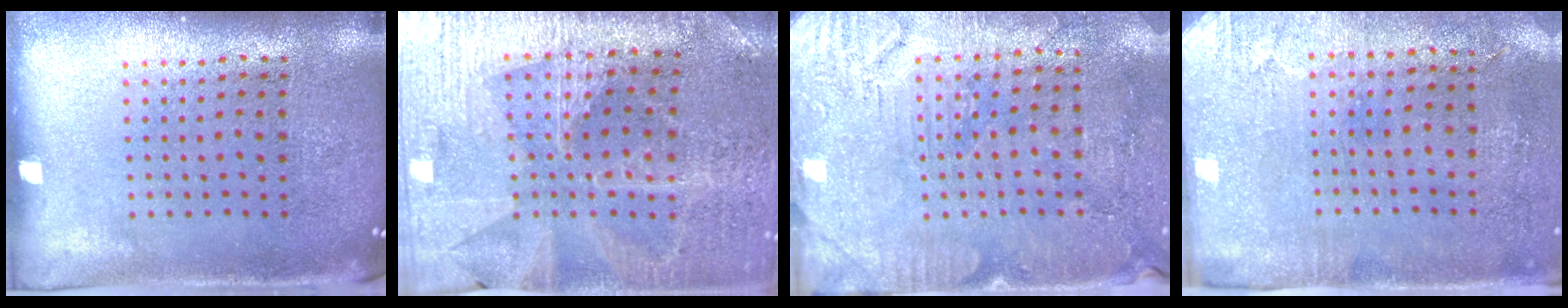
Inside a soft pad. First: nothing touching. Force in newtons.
{"total": 2.3, "press": 2.3, "slide": 0.5}
{"total": 3.0, "press": 2.8, "slide": 0.9}
{"total": 2.8, "press": 2.3, "slide": 1.7}